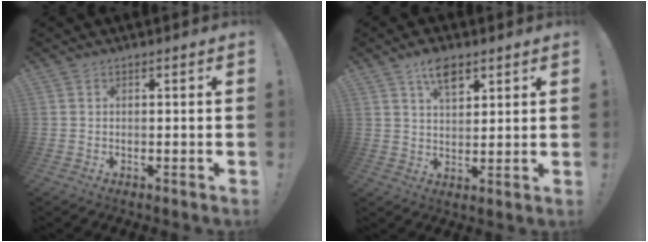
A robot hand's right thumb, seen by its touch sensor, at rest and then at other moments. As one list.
[{"total": 7.6, "force": [4.6, 3.7, 4.8], "torque": [-0.065, -0.020, 0.079]}]